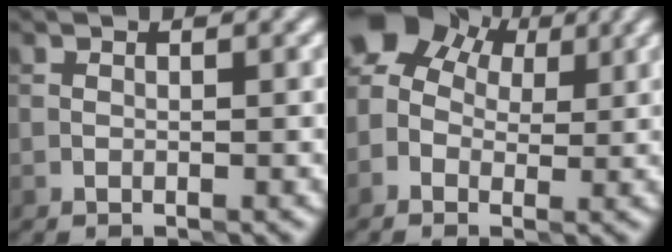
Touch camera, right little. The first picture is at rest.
{"total": 9.0, "force": [2.7, 6.3, 5.8], "torque": [-0.100, 0.040, 0.027]}